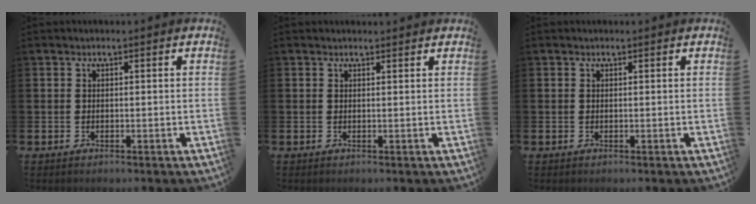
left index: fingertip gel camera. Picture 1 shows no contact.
{"total": 0.7, "force": [0.7, 0.1, 0.2], "torque": [0.004, -0.002, 0.011]}
{"total": 0.0}